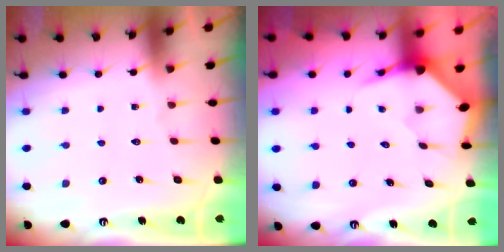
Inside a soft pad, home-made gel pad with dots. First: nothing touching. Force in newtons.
{"total": 3.6, "press": 3.5, "slide": 0.4}